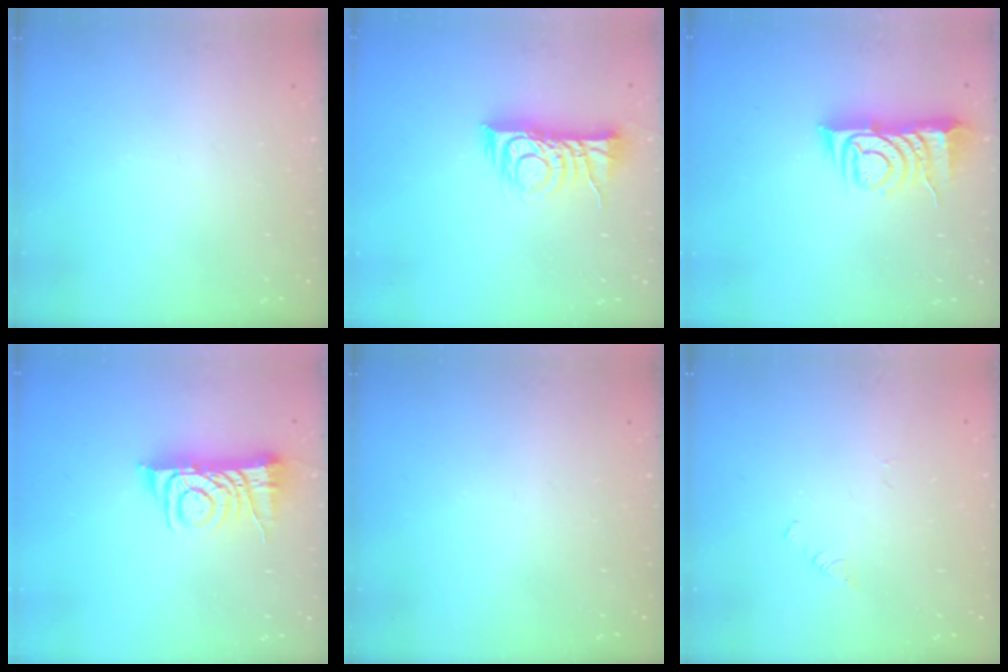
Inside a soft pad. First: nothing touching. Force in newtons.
{"total": 10.0, "press": 10.0, "slide": 0.3}
{"total": 8.9, "press": 8.8, "slide": 1.2}
{"total": 8.6, "press": 8.5, "slide": 1.0}
{"total": 0.0}
{"total": 1.0, "press": 0.9, "slide": 0.2}